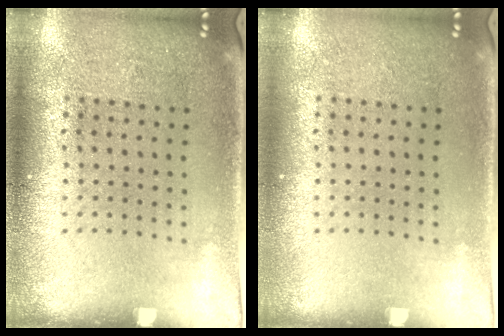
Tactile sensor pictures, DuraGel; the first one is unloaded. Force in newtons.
{"total": 0.0}